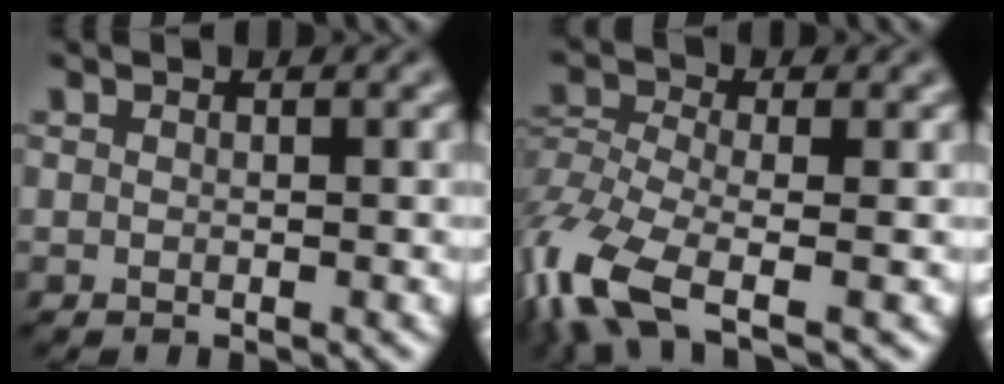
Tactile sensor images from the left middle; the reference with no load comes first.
{"total": 8.7, "force": [-4.8, 3.2, 6.5], "torque": [-0.154, -0.016, -0.104]}